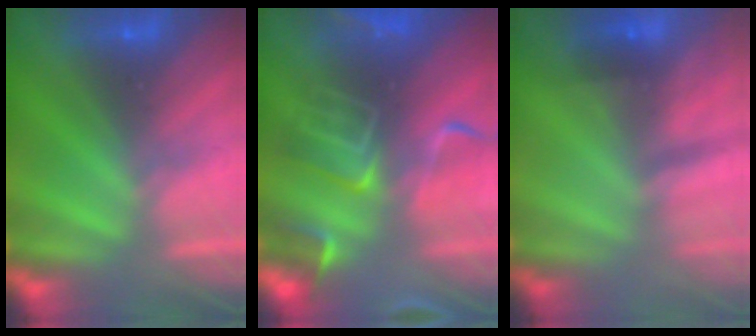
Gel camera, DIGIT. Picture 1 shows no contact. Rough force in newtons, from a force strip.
{"total": 9.2}
{"total": 2.3}